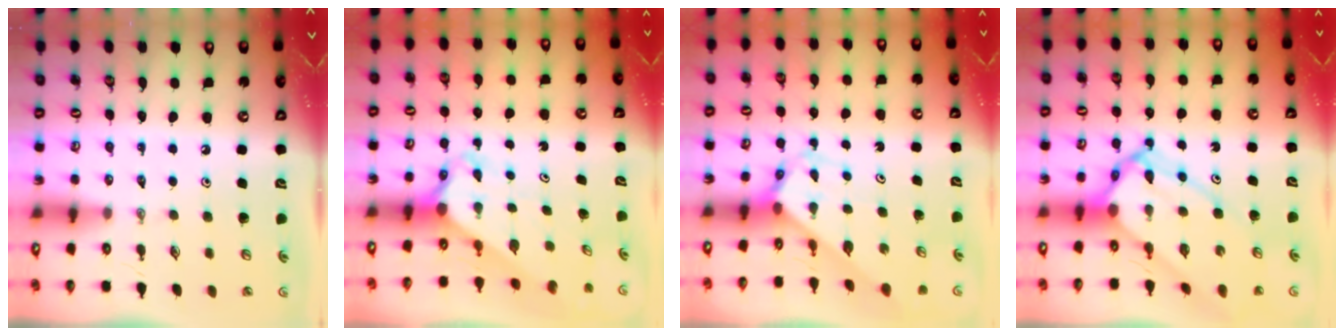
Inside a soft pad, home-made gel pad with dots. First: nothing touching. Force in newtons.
{"total": 2.8, "press": 2.8, "slide": 0.2}
{"total": 2.7, "press": 2.7, "slide": 0.1}
{"total": 13.1, "press": 13.0, "slide": 1.2}